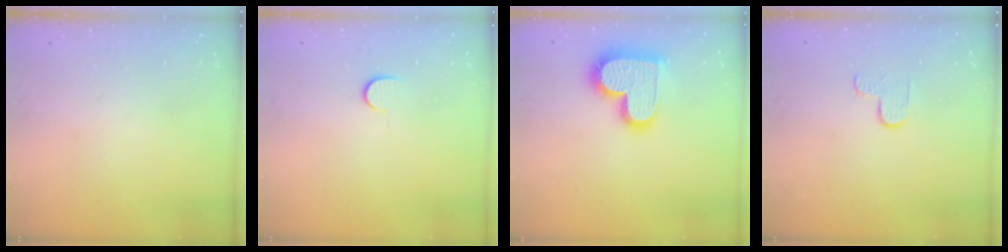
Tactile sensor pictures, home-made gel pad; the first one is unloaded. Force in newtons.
{"total": 5.7, "press": 5.6, "slide": 0.7}
{"total": 17.5, "press": 17.4, "slide": 1.3}
{"total": 2.9, "press": 2.9, "slide": 0.3}